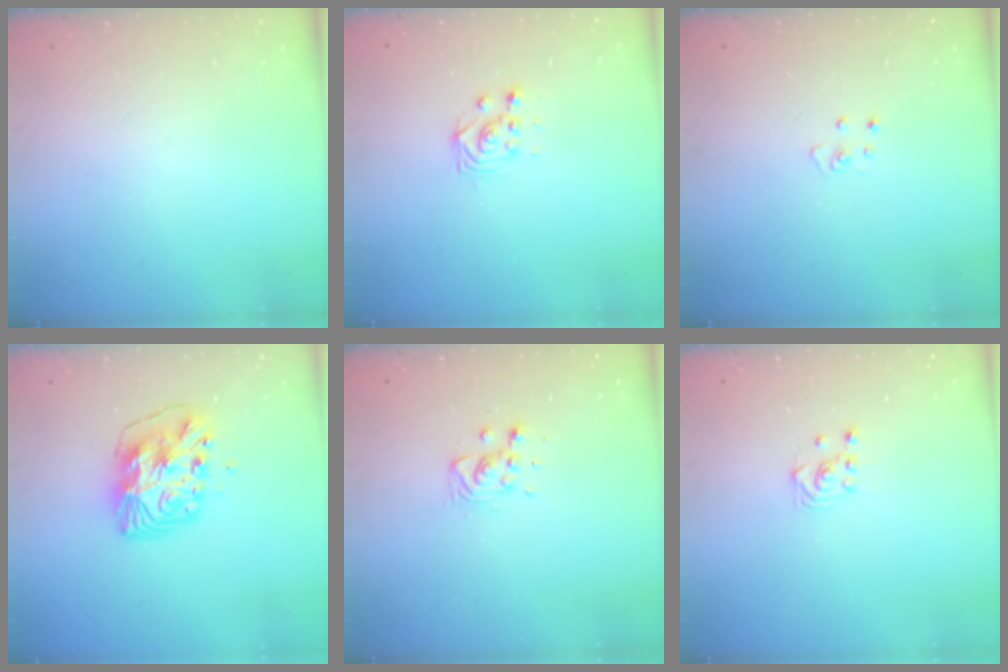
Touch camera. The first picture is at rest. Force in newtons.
{"total": 2.9, "press": 2.9, "slide": 0.4}
{"total": 3.9, "press": 3.9, "slide": 0.3}
{"total": 10.1, "press": 10.0, "slide": 1.2}
{"total": 8.3, "press": 8.0, "slide": 2.1}
{"total": 2.9, "press": 2.6, "slide": 1.4}